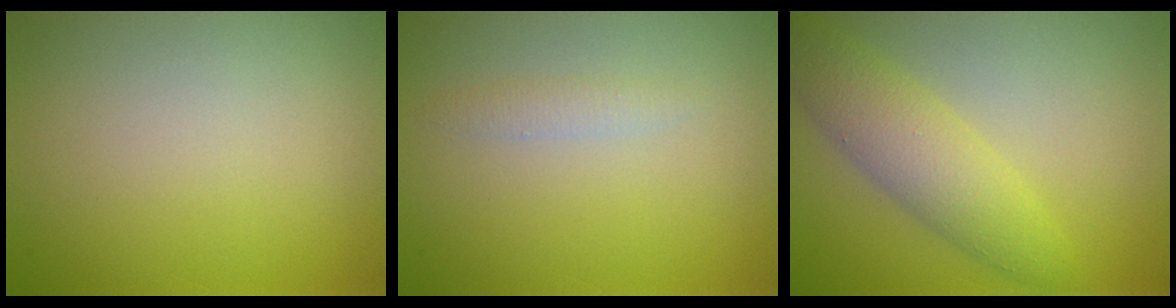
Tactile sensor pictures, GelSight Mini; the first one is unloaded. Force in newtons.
{"total": 0.9, "press": 0.9, "slide": 0.0}
{"total": 4.4, "press": 4.4, "slide": 0.2}